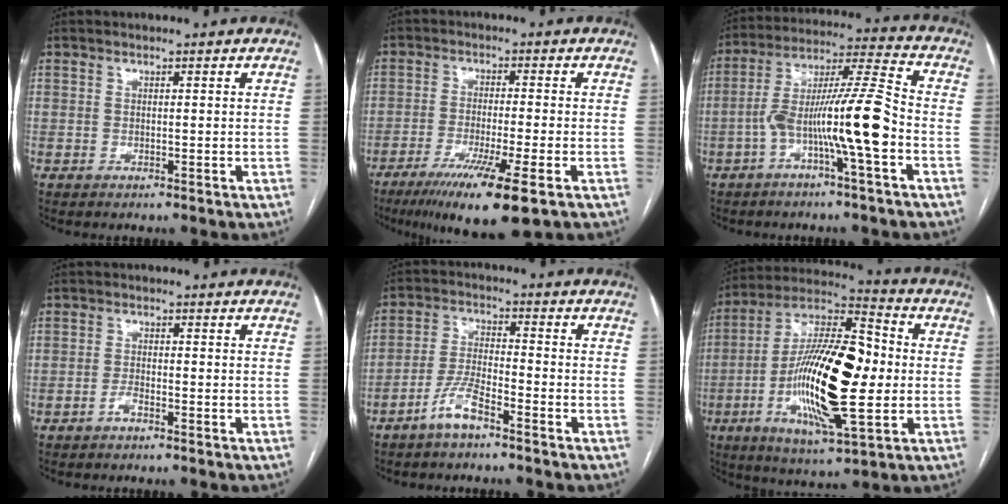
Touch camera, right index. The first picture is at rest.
{"total": 11.5, "force": [-6.8, 0.2, 9.3], "torque": [-0.158, -0.032, -0.110]}
{"total": 13.0, "force": [-4.1, 0.0, 12.4], "torque": [-0.227, 0.024, -0.074]}
{"total": 1.4, "force": [-1.0, 0.3, 0.8], "torque": [-0.015, 0.001, -0.020]}
{"total": 5.9, "force": [-4.2, 1.1, 4.1], "torque": [-0.091, 0.002, -0.082]}
{"total": 22.0, "force": [-2.0, 5.5, 21.2], "torque": [-0.408, 0.010, -0.036]}